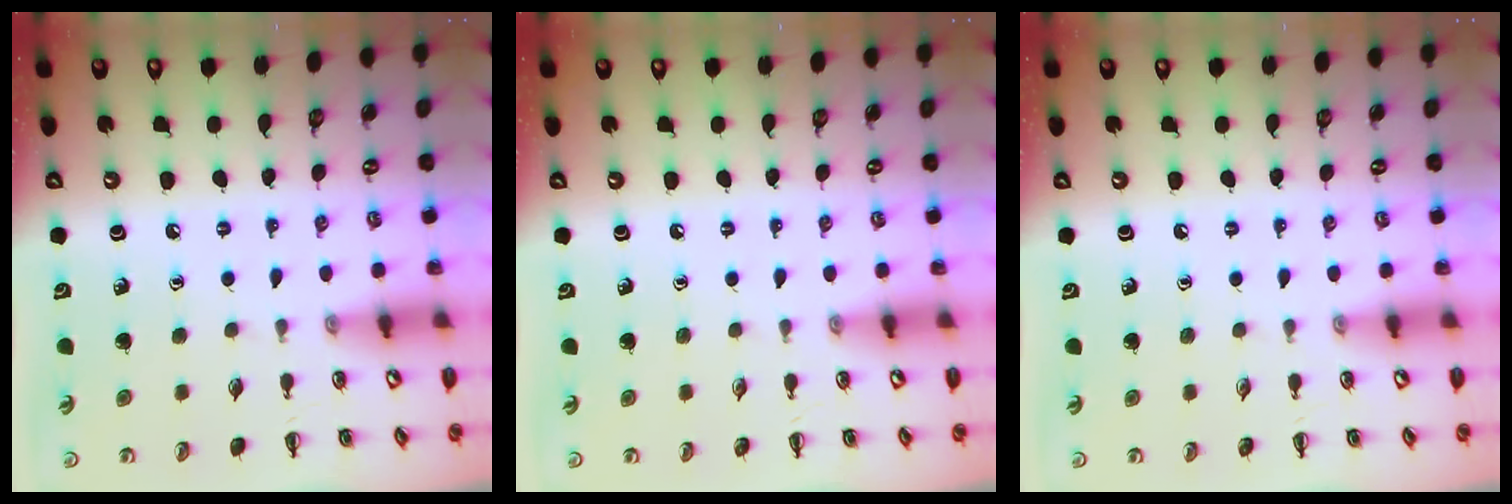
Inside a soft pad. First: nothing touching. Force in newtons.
{"total": 0.0}
{"total": 0.0}